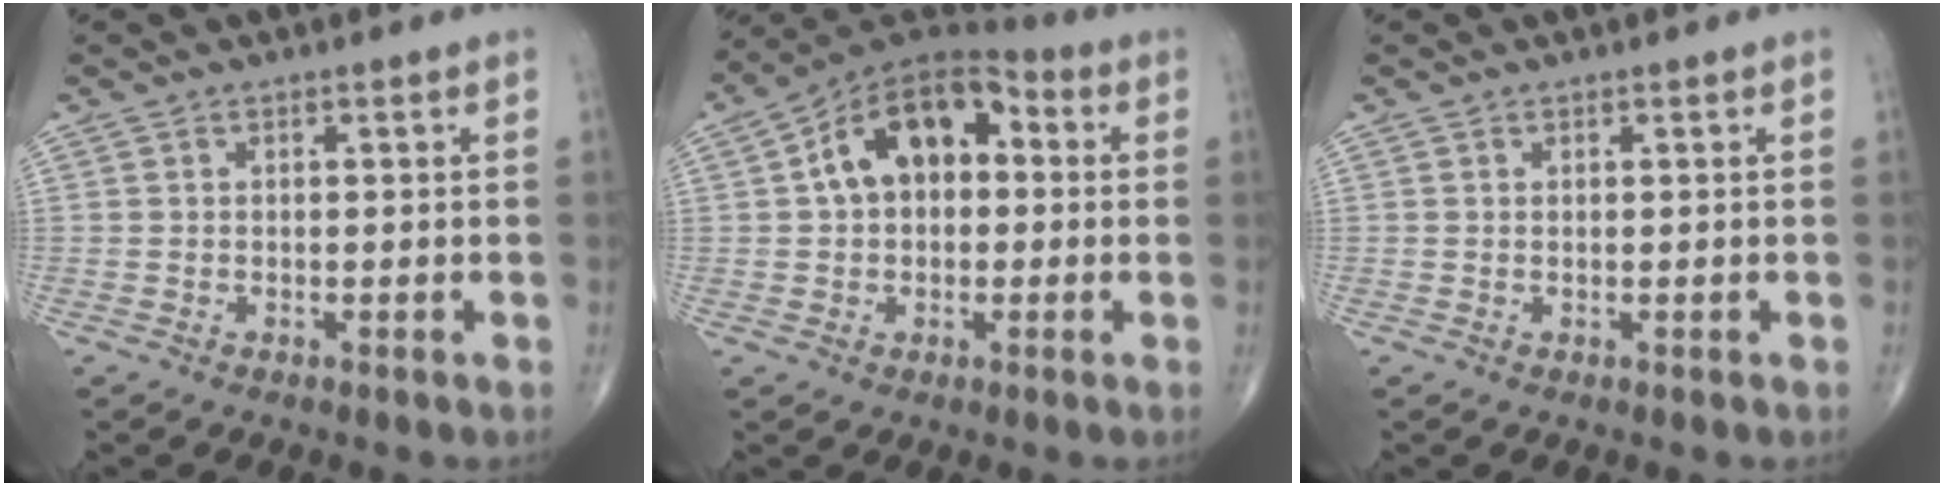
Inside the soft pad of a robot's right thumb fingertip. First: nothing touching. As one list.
[{"total": 14.7, "force": [2.2, 9.3, 11.1], "torque": [-0.154, 0.040, 0.022]}, {"total": 0.0}]